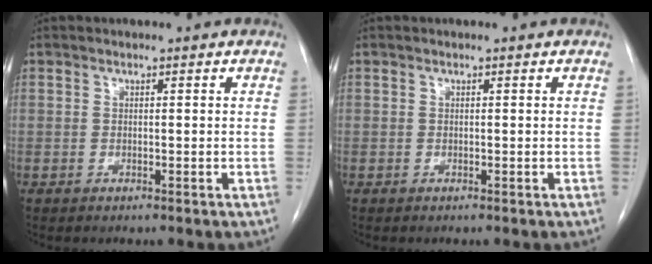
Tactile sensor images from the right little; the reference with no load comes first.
{"total": 0.0}